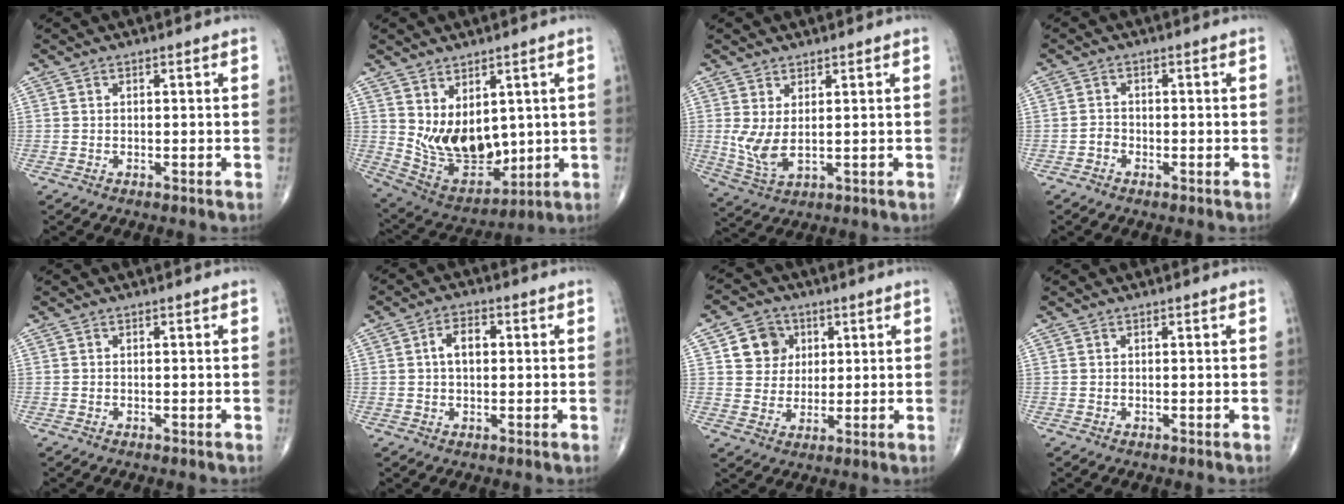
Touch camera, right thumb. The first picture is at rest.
{"total": 13.4, "force": [1.9, 8.4, 10.2], "torque": [-0.137, -0.027, 0.066]}
{"total": 5.8, "force": [0.9, 2.4, 5.2], "torque": [-0.118, -0.014, 0.029]}
{"total": 1.5, "force": [-0.9, 1.1, 0.5], "torque": [-0.003, 0.008, -0.020]}
{"total": 0.0}
{"total": 4.8, "force": [0.6, 2.8, 3.9], "torque": [-0.065, 0.011, 0.006]}
{"total": 7.8, "force": [2.6, 6.9, 2.5], "torque": [-0.007, -0.005, 0.043]}
{"total": 0.0}